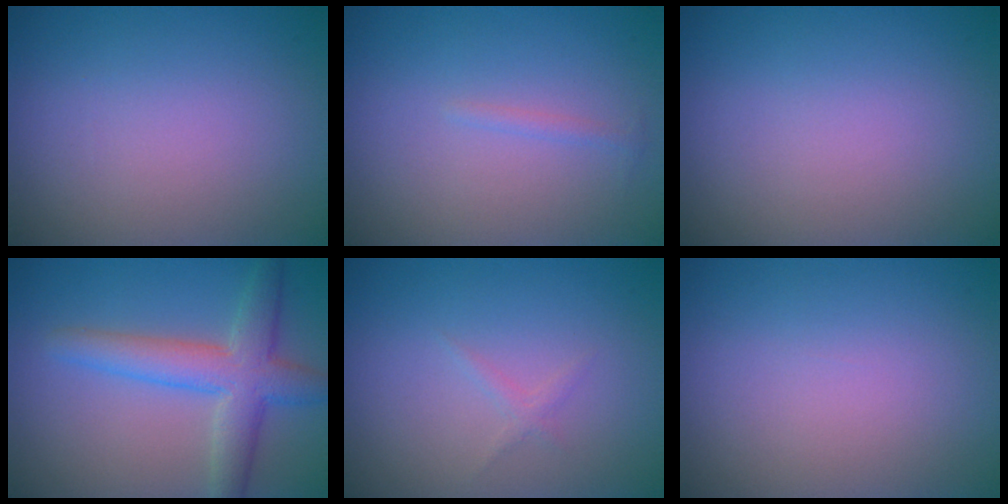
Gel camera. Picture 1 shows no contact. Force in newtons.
{"total": 0.6, "press": 0.6, "slide": 0.1}
{"total": 0.0}
{"total": 5.4, "press": 5.3, "slide": 0.2}
{"total": 0.8, "press": 0.8, "slide": 0.1}
{"total": 0.0}